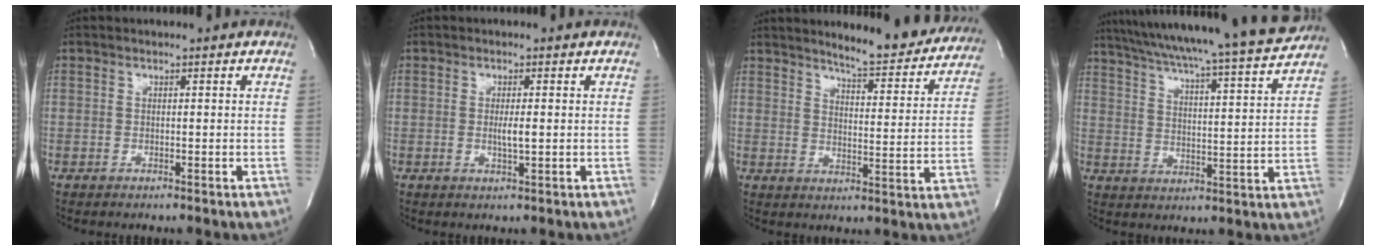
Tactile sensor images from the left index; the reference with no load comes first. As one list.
[{"total": 2.1, "force": [0.0, 0.1, 2.1], "torque": [-0.043, -0.004, 0.000]}, {"total": 14.5, "force": [13.5, 2.0, 5.0], "torque": [-0.059, -0.038, 0.159]}, {"total": 22.3, "force": [20.1, -0.6, 9.5], "torque": [-0.160, -0.032, 0.281]}]